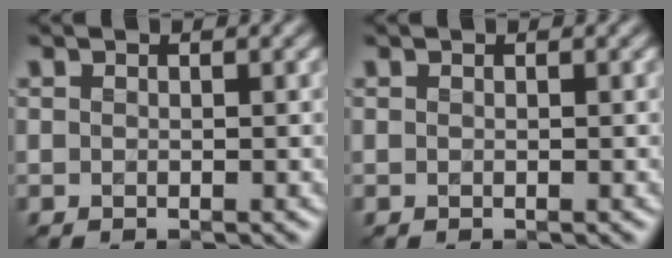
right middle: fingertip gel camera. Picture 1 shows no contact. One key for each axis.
{"total": 0.0}